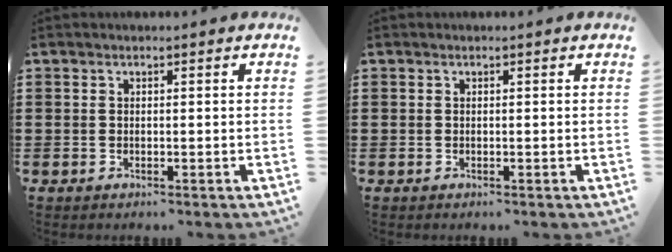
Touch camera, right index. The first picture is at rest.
{"total": 0.0}